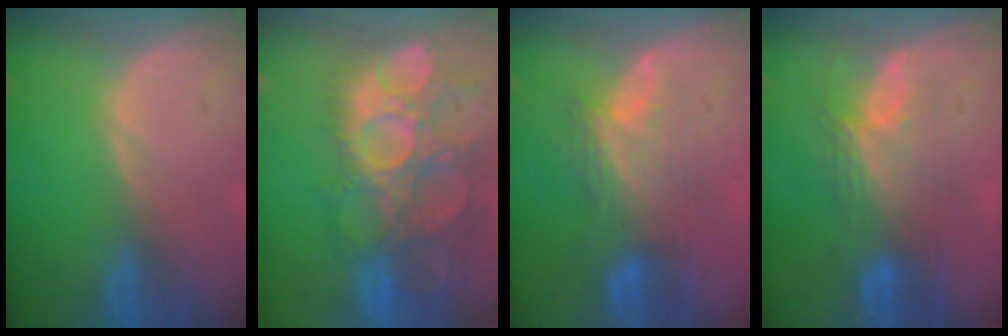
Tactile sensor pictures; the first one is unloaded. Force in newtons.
{"total": 14.9, "press": 12.8, "slide": 7.7}
{"total": 7.8, "press": 7.4, "slide": 2.4}
{"total": 7.4, "press": 7.2, "slide": 1.4}